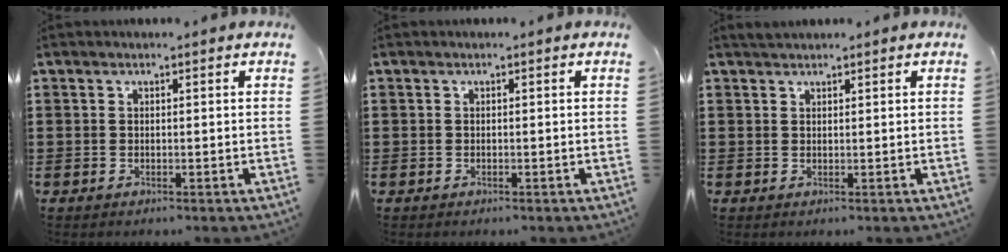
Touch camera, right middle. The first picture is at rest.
{"total": 0.0}
{"total": 1.3, "force": [1.2, 0.3, 0.3], "torque": [-0.008, 0.001, 0.023]}